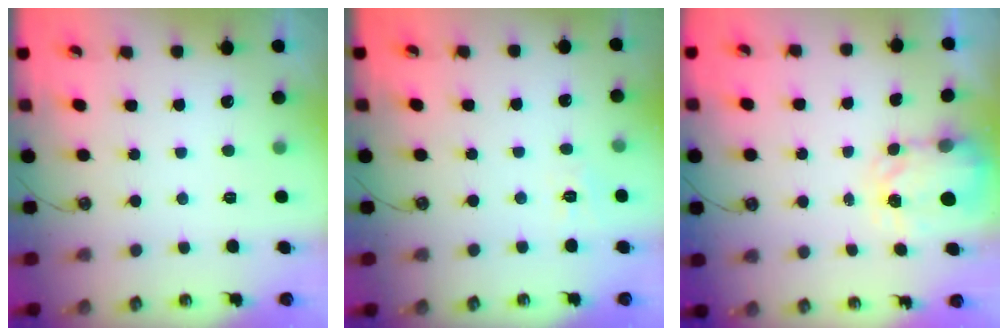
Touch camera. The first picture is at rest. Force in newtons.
{"total": 2.8, "press": 2.8, "slide": 0.5}
{"total": 3.7, "press": 3.6, "slide": 0.5}